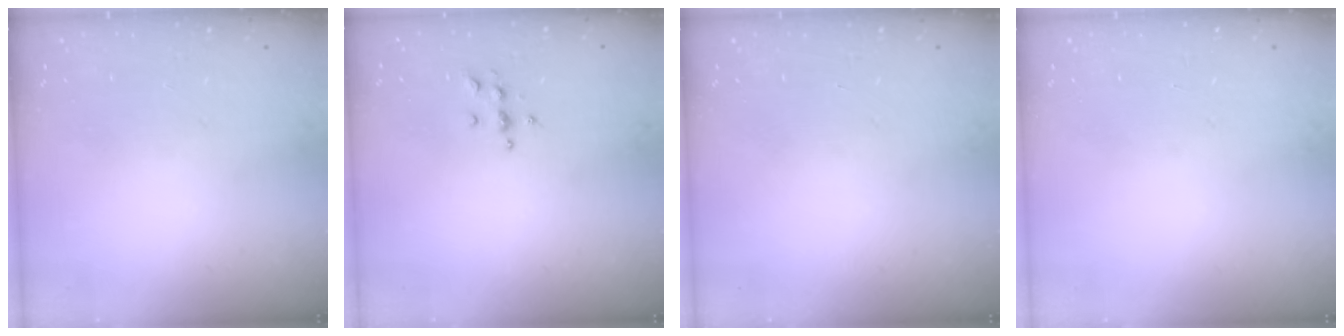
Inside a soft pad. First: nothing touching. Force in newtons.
{"total": 4.0, "press": 3.9, "slide": 0.6}
{"total": 0.0}
{"total": 0.0}